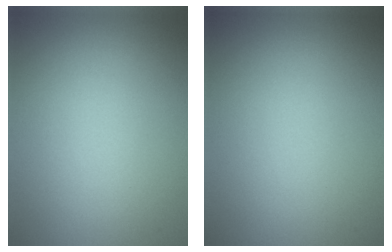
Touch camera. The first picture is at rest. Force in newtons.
{"total": 0.0}